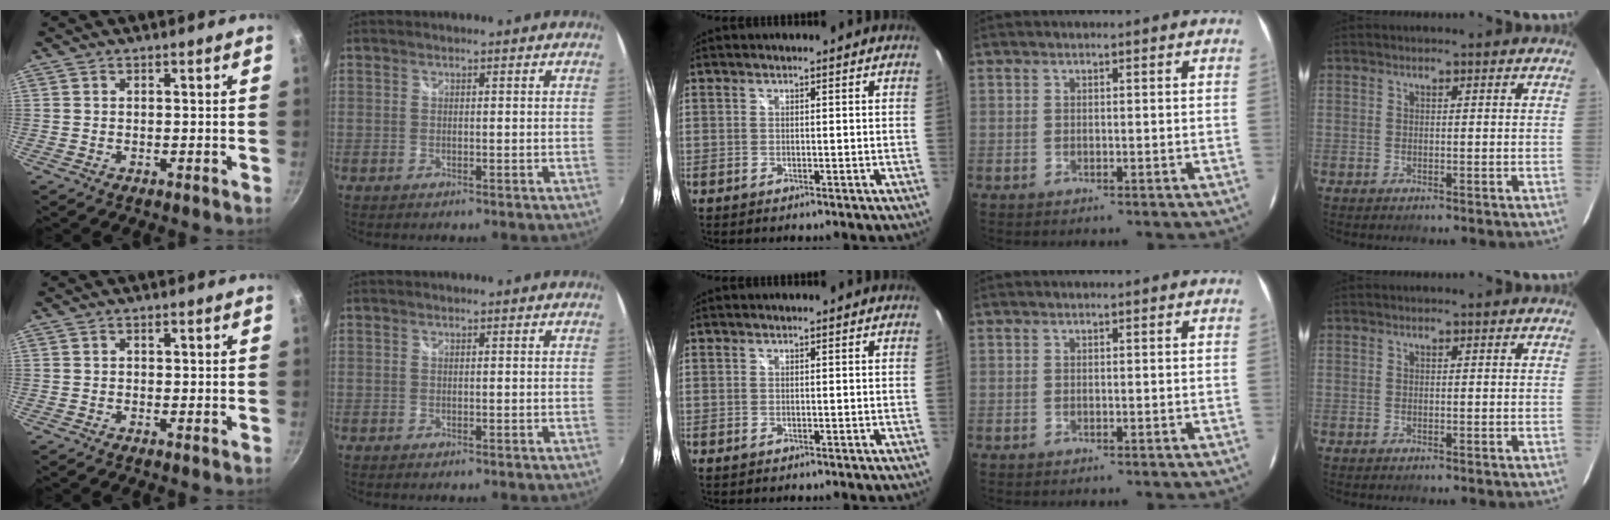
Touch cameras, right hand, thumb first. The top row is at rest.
{"thumb": {"total": 0.9, "force": [0.0, 0.7, 0.5], "torque": [-0.005, 0.003, -0.001]}}